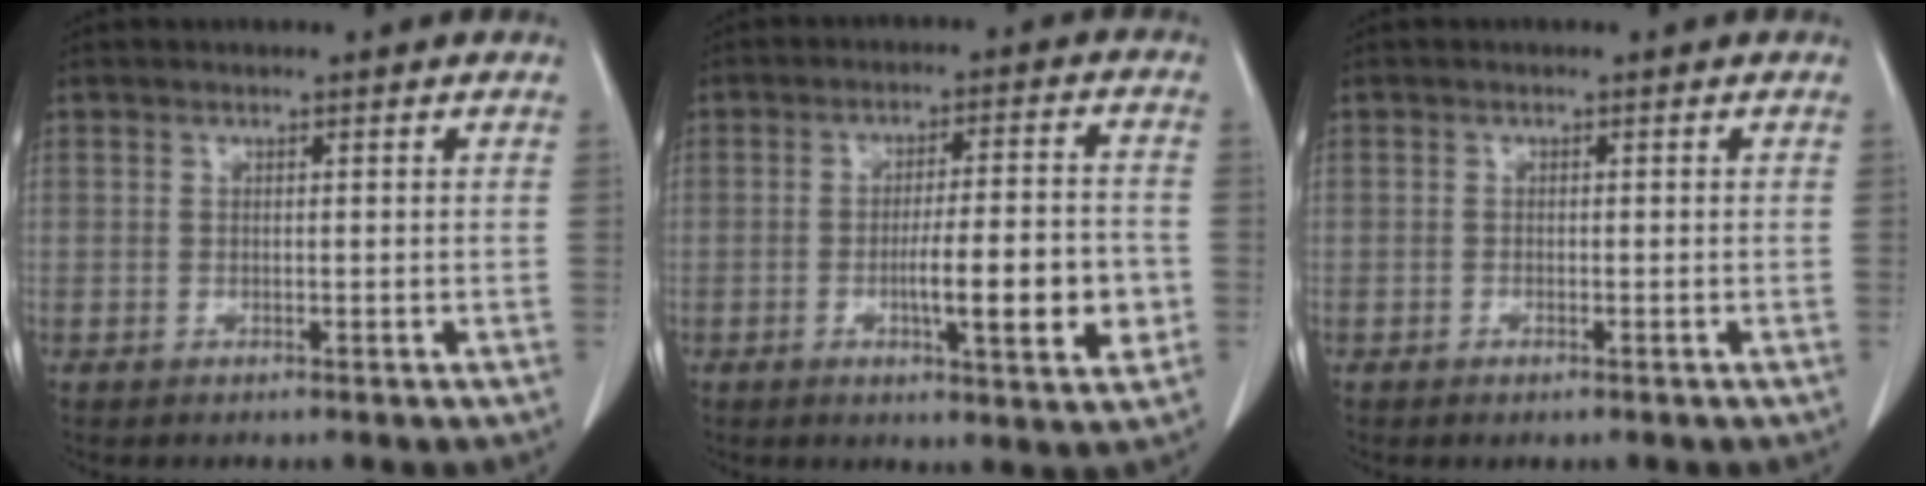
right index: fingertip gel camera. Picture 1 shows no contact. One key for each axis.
{"total": 11.2, "fx": -2.7, "fy": 1.3, "fz": 10.8, "tx": -0.160, "ty": -0.001, "tz": -0.039}
{"total": 0.8, "fx": -0.5, "fy": 0.2, "fz": 0.5, "tx": -0.010, "ty": -0.001, "tz": -0.005}